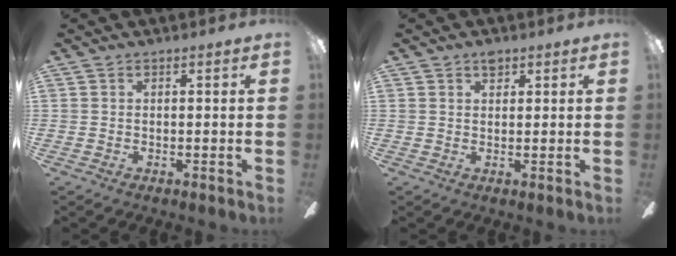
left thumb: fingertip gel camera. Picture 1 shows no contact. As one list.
[{"total": 2.2, "force": [1.5, 1.2, 1.0], "torque": [-0.005, -0.005, 0.023]}]